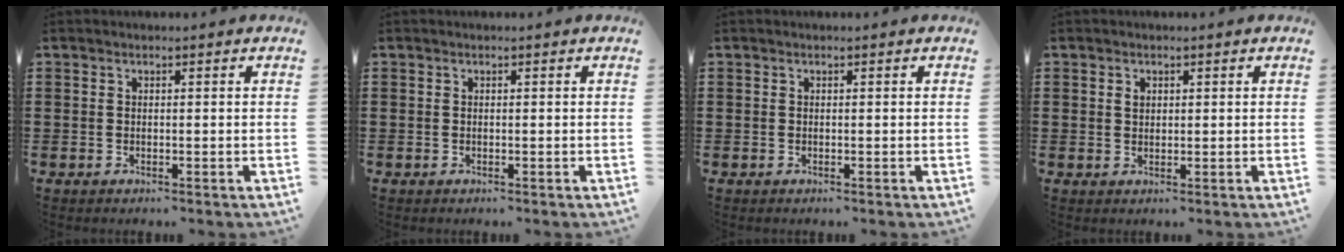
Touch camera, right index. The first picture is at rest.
{"total": 0.0}
{"total": 0.0}
{"total": 1.1, "force": [0.4, 0.8, 0.6], "torque": [-0.015, 0.004, 0.007]}